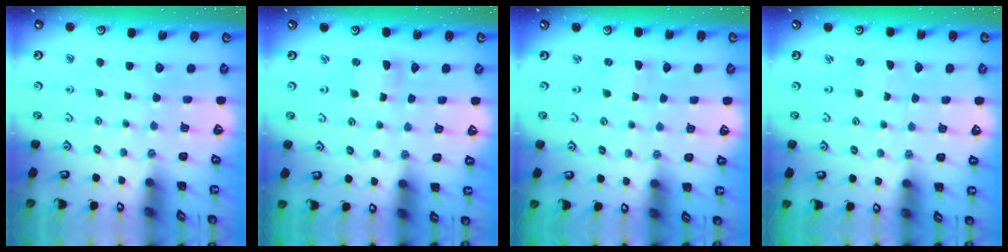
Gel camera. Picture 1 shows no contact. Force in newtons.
{"total": 1.8, "press": 1.8, "slide": 0.2}
{"total": 1.2, "press": 1.2, "slide": 0.2}
{"total": 0.0}